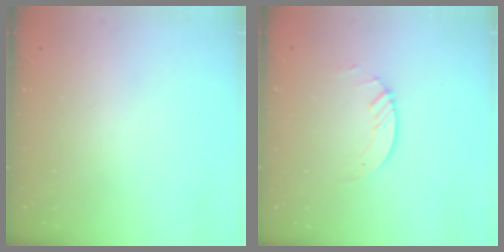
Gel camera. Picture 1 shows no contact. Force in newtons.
{"total": 3.5, "press": 3.5, "slide": 0.3}